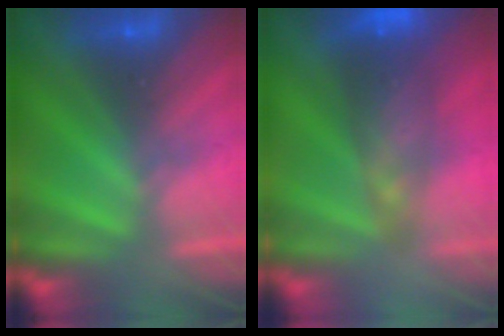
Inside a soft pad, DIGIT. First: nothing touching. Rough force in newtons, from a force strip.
{"total": 7.0}